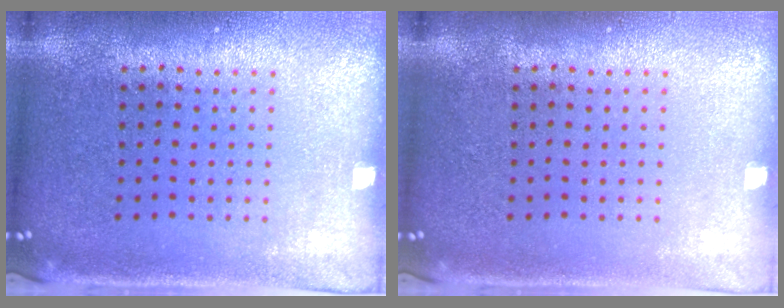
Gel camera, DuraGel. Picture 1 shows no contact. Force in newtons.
{"total": 0.0}